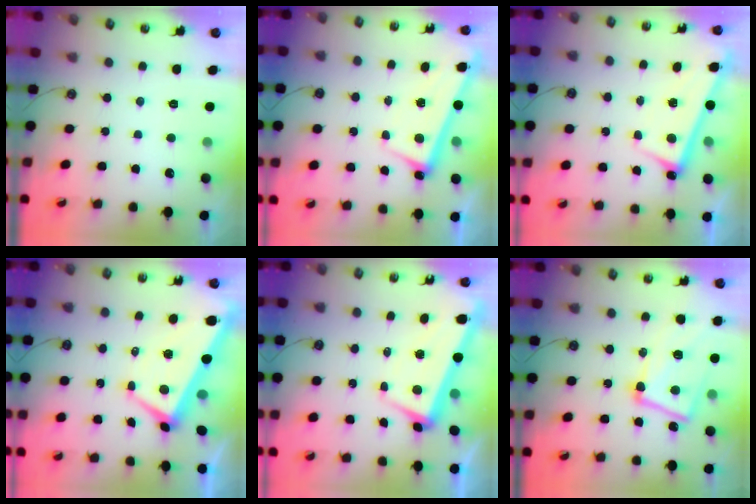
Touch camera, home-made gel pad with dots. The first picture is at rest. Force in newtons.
{"total": 2.7, "press": 2.5, "slide": 0.9}
{"total": 2.8, "press": 2.8, "slide": 0.5}
{"total": 1.4, "press": 1.1, "slide": 0.8}
{"total": 2.2, "press": 0.7, "slide": 2.1}
{"total": 12.1, "press": 11.9, "slide": 2.2}